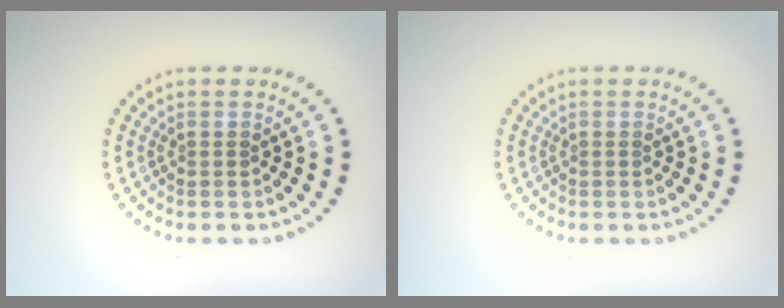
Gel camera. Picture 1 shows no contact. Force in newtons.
{"total": 0.0}